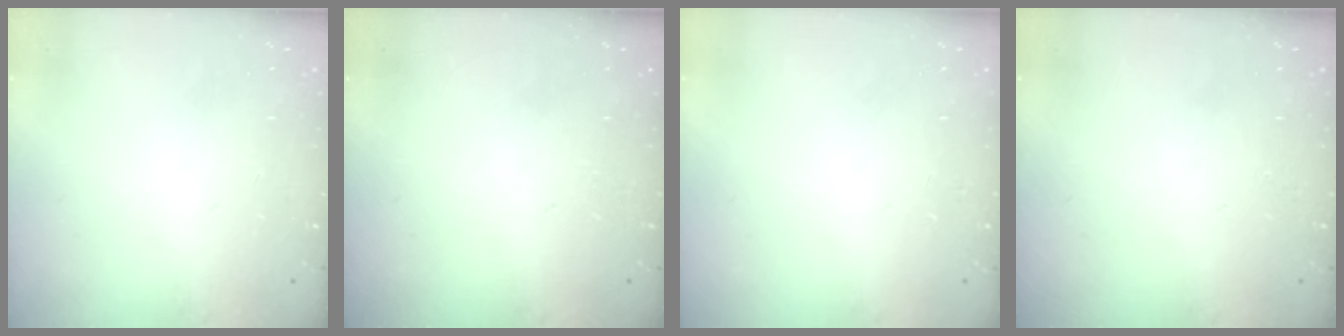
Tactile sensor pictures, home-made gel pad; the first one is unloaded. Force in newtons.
{"total": 0.0}
{"total": 0.0}
{"total": 0.0}